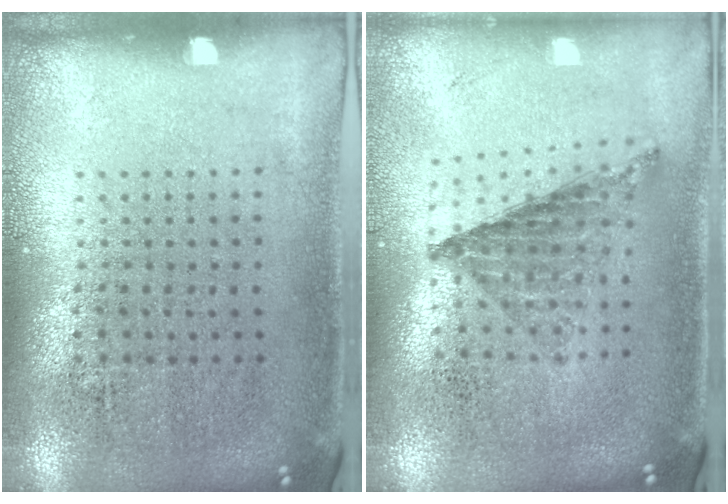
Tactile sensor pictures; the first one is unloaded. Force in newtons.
{"total": 0.7, "press": 0.7, "slide": 0.1}